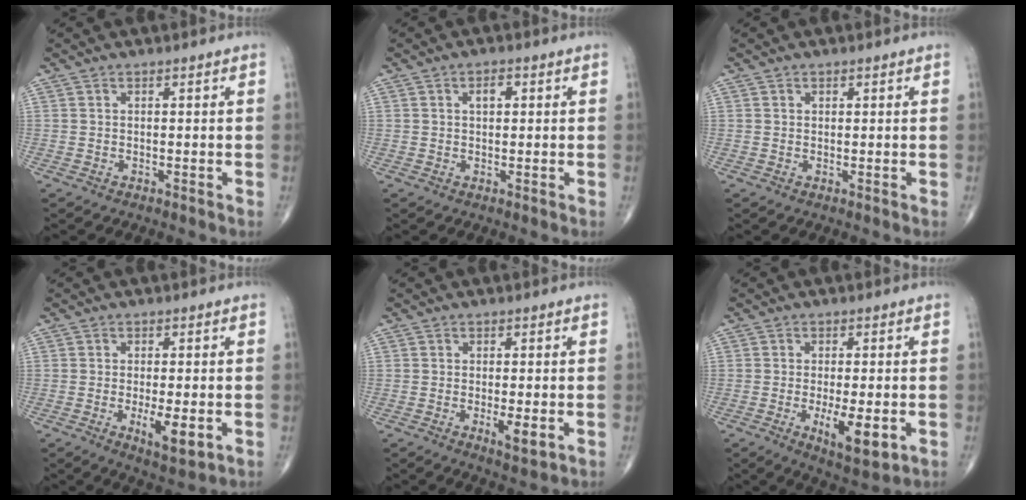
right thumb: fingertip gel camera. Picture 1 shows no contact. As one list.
[{"total": 2.3, "force": [0.6, 1.4, 1.8], "torque": [-0.027, 0.004, 0.009]}, {"total": 0.5, "force": [0.3, 0.4, 0.1], "torque": [0.001, -0.001, 0.003]}, {"total": 6.3, "force": [-1.6, 2.1, 5.7], "torque": [-0.093, -0.015, -0.022]}, {"total": 3.9, "force": [-1.0, 1.2, 3.6], "torque": [-0.060, -0.010, -0.015]}, {"total": 8.5, "force": [-2.2, 3.0, 7.6], "torque": [-0.119, -0.019, -0.030]}]